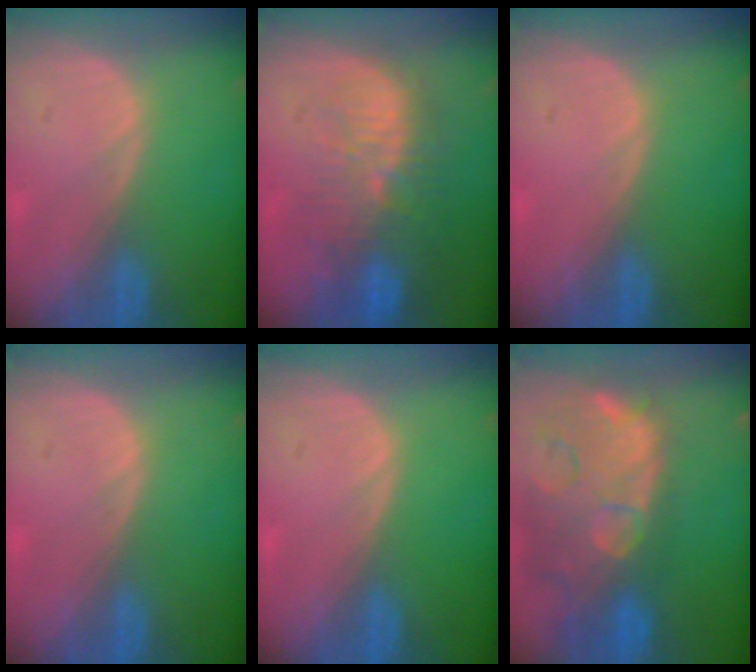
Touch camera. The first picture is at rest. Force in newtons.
{"total": 11.3, "press": 9.9, "slide": 5.4}
{"total": 0.0}
{"total": 0.0}
{"total": 0.0}
{"total": 14.9, "press": 11.9, "slide": 9.0}